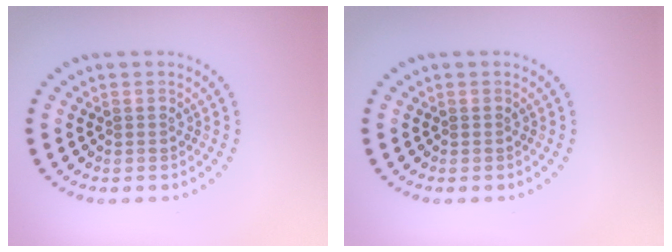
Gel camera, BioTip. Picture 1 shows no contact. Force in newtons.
{"total": 0.0}